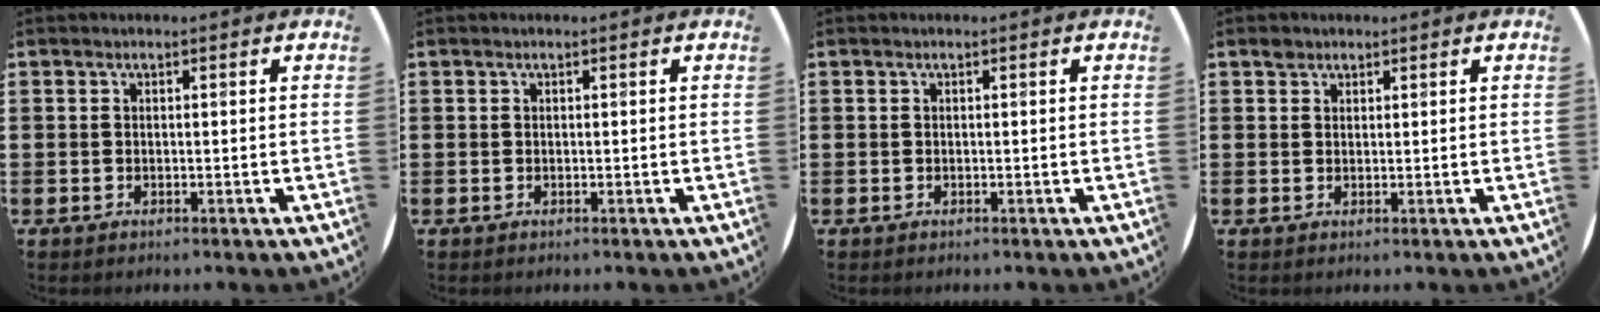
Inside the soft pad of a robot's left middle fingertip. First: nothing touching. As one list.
[{"total": 0.0}, {"total": 0.0}, {"total": 1.3, "force": [1.1, 0.7, 0.1], "torque": [0.005, 0.000, 0.020]}]